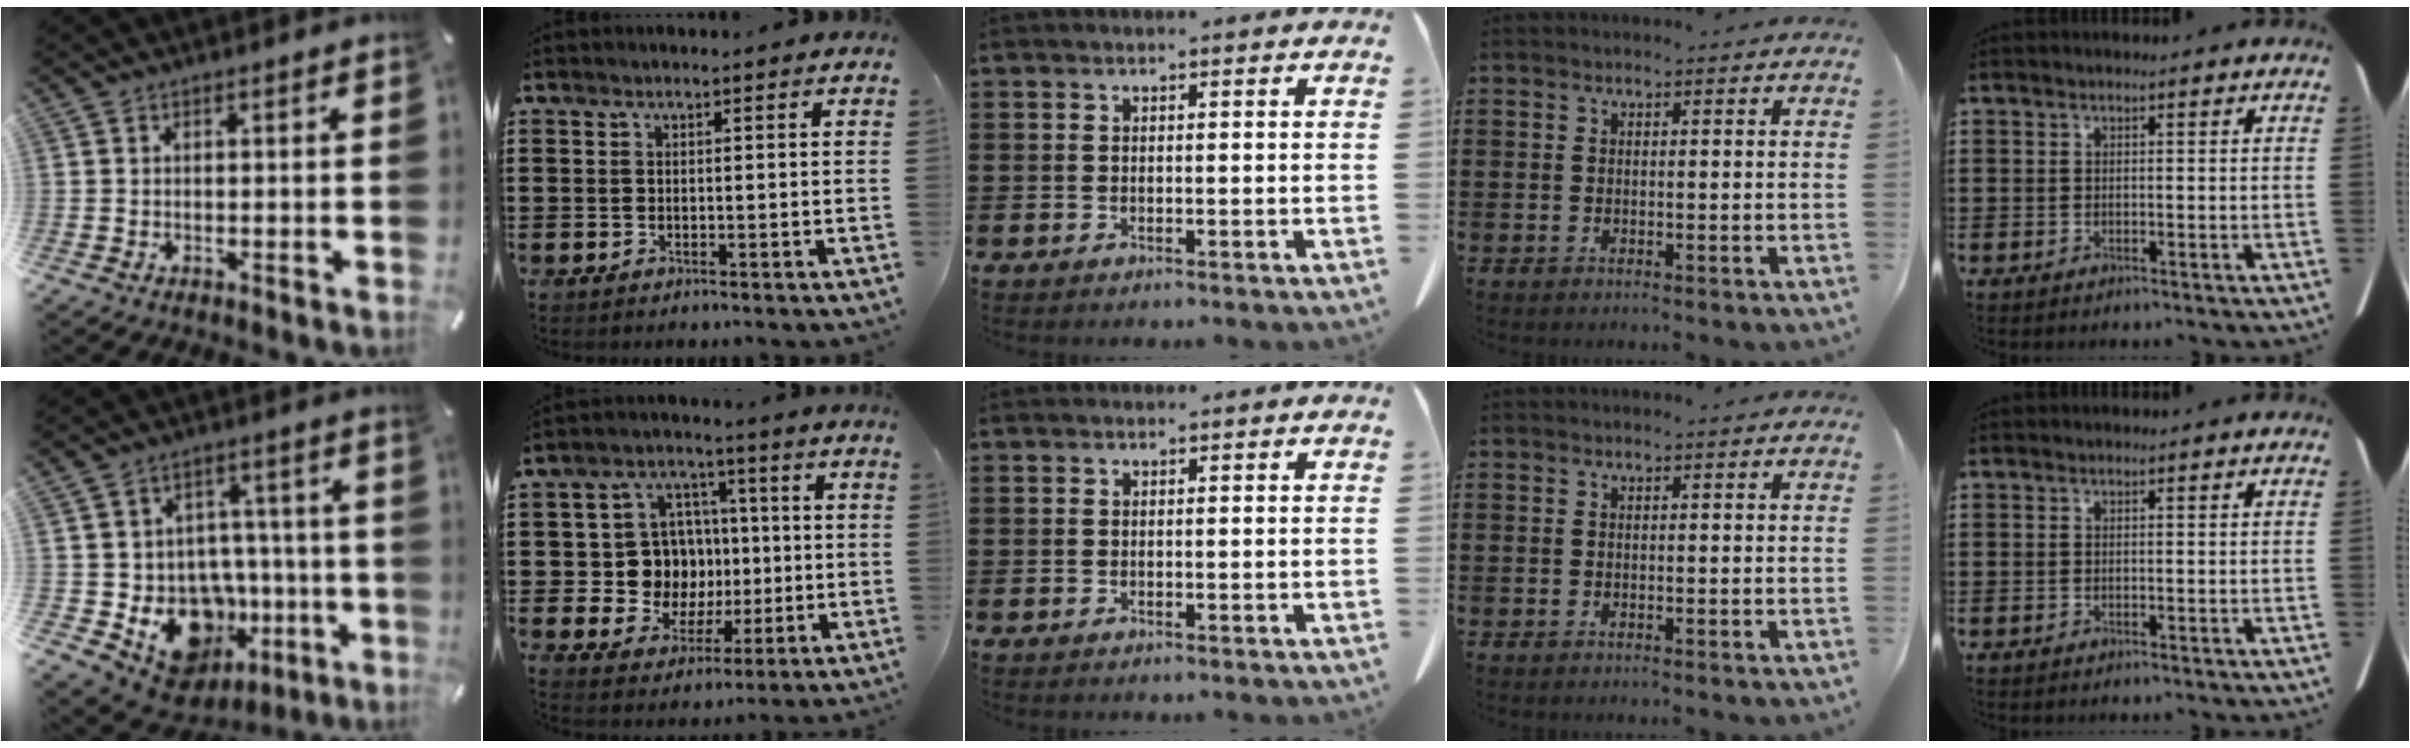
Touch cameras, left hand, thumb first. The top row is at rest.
{"thumb": {"total": 14.8, "force": [-5.1, 12.1, 6.7], "torque": [-0.091, 0.018, -0.064]}, "index": {"total": 10.0, "force": [0.6, 9.4, 3.3], "torque": [-0.085, 0.009, 0.021]}}